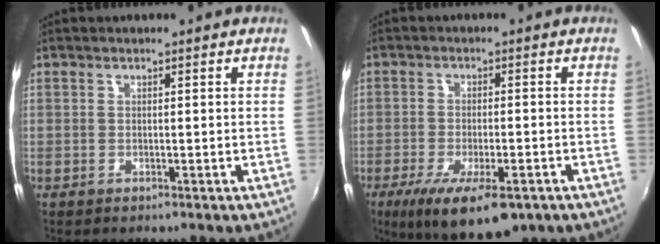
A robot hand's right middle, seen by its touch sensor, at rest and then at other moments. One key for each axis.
{"total": 14.2, "fx": -8.5, "fy": 4.8, "fz": 10.3, "tx": -0.197, "ty": -0.044, "tz": -0.132}